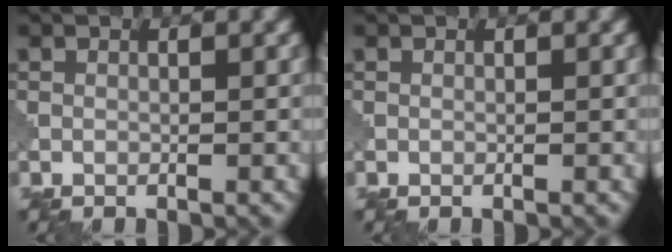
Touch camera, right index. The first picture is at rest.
{"total": 0.0}